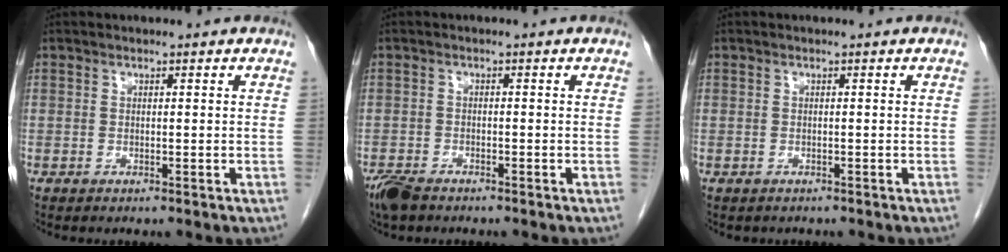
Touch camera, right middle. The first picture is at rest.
{"total": 4.5, "force": [-3.6, 1.6, 2.2], "torque": [-0.045, -0.009, -0.064]}
{"total": 0.8, "force": [-0.7, 0.4, 0.1], "torque": [-0.015, -0.002, -0.010]}